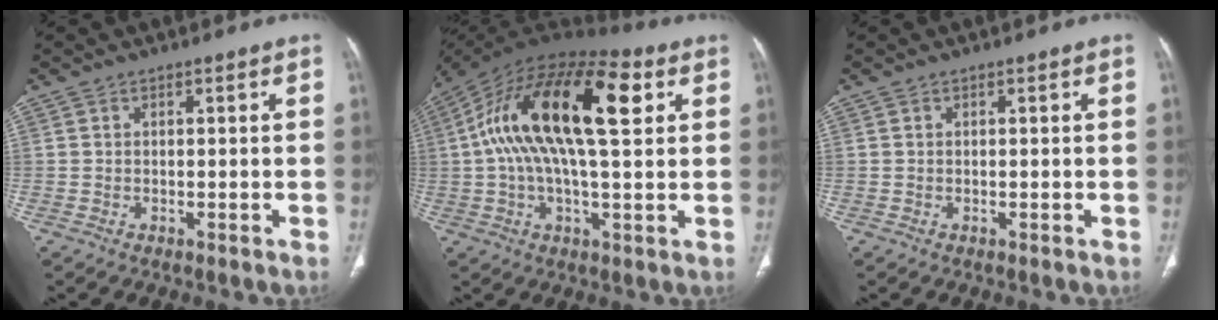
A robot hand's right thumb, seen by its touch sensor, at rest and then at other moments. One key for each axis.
{"total": 23.8, "fx": 5.7, "fy": 9.6, "fz": 21.0, "tx": -0.383, "ty": 0.032, "tz": 0.083}
{"total": 0.0}